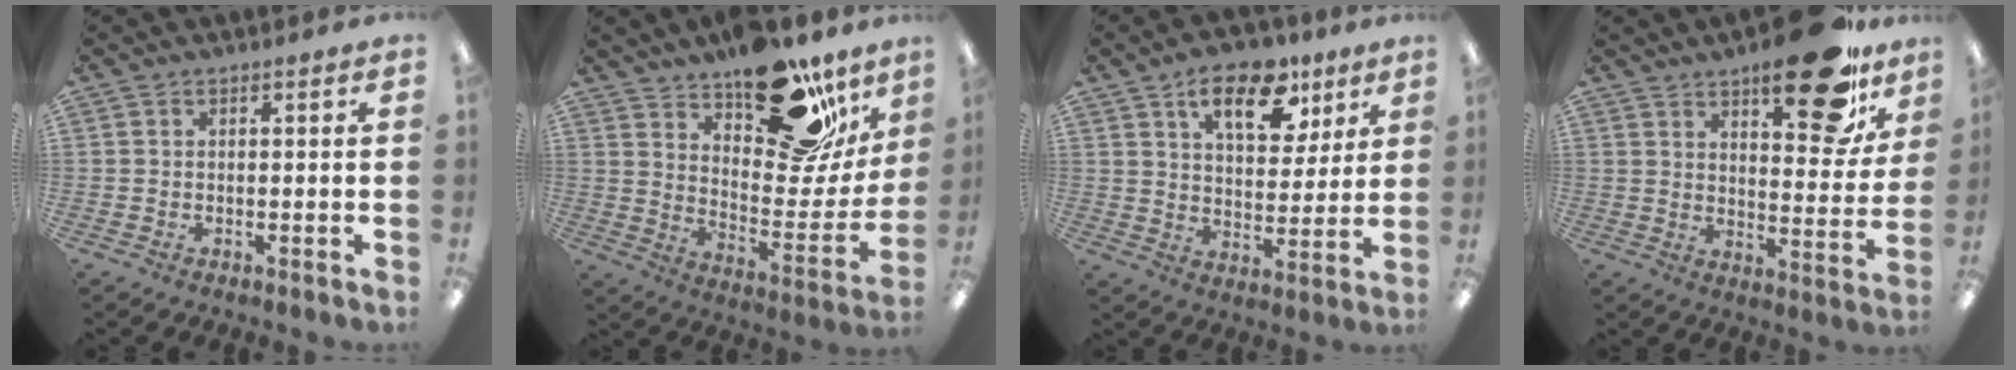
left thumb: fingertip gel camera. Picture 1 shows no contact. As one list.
[{"total": 23.4, "force": [16.6, 10.3, 12.8], "torque": [-0.158, -0.103, 0.279]}, {"total": 14.8, "force": [8.8, 7.4, 9.3], "torque": [-0.120, -0.038, 0.146]}, {"total": 19.7, "force": [12.9, 7.9, 12.6], "torque": [-0.152, -0.080, 0.203]}]